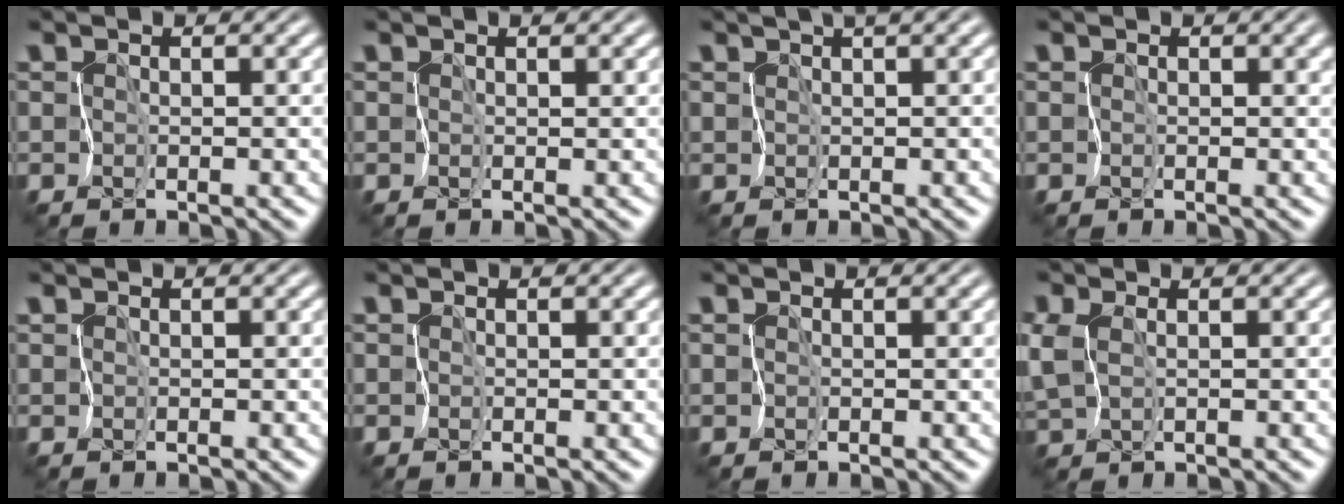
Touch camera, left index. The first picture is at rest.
{"total": 1.3, "force": [0.9, 0.4, 0.8], "torque": [-0.007, 0.000, 0.013]}
{"total": 2.2, "force": [1.6, 0.0, 1.5], "torque": [-0.028, 0.010, 0.028]}
{"total": 1.2, "force": [0.3, 0.6, 0.9], "torque": [-0.011, -0.002, 0.004]}
{"total": 0.0}
{"total": 0.0}
{"total": 0.7, "force": [0.2, 0.2, 0.6], "torque": [-0.009, -0.002, 0.004]}
{"total": 2.6, "force": [0.0, 1.7, 2.0], "torque": [-0.062, -0.008, 0.003]}